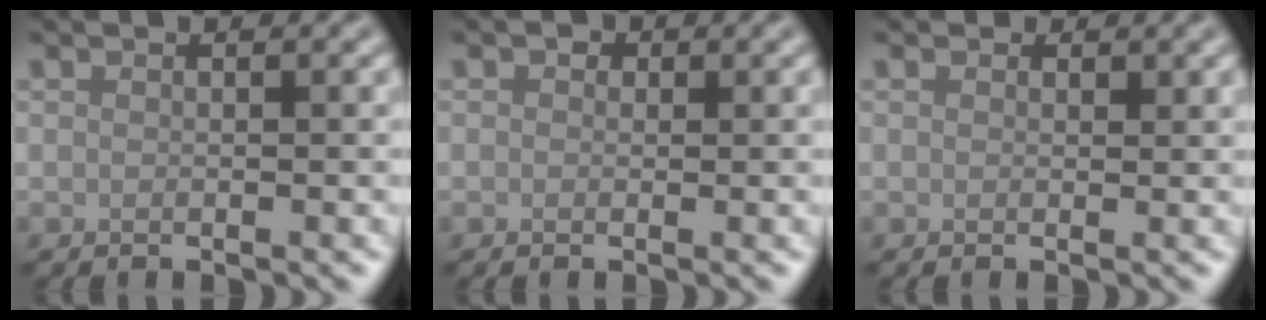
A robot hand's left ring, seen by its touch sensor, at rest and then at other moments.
{"total": 0.9, "force": [0.3, 0.8, 0.4], "torque": [-0.004, -0.004, -0.001]}
{"total": 0.6, "force": [0.4, 0.5, 0.2], "torque": [0.002, -0.004, 0.003]}